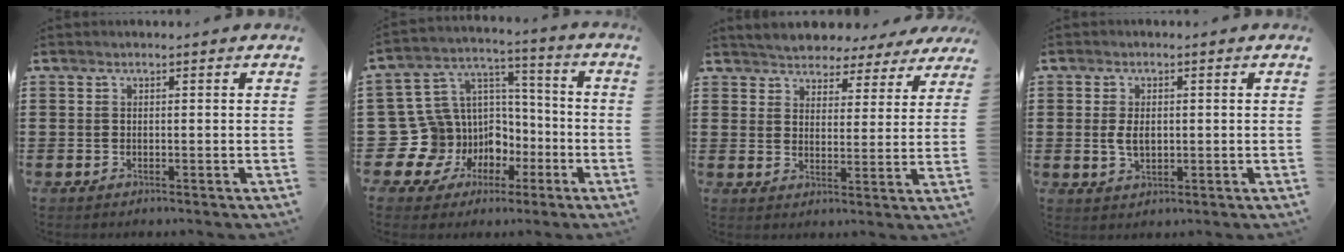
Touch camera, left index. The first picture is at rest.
{"total": 12.6, "force": [-5.3, 11.3, 2.3], "torque": [-0.113, -0.013, -0.065]}
{"total": 4.5, "force": [4.4, 0.8, -0.2], "torque": [-0.021, -0.023, 0.077]}
{"total": 3.6, "force": [0.1, 2.1, 2.9], "torque": [-0.065, 0.005, -0.001]}